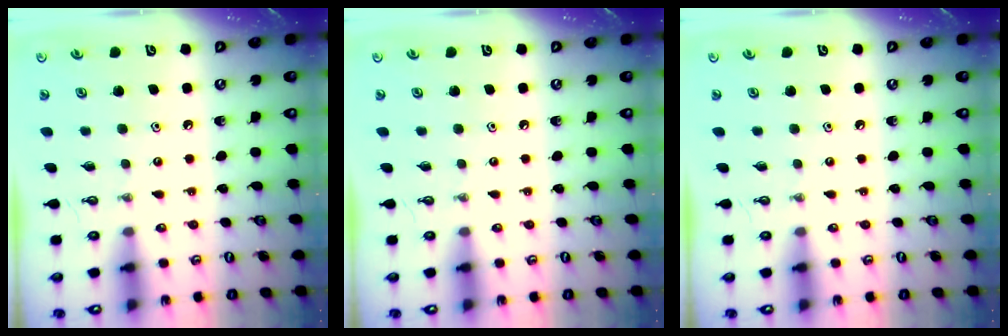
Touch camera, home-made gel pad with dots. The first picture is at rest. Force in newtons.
{"total": 0.0}
{"total": 0.0}